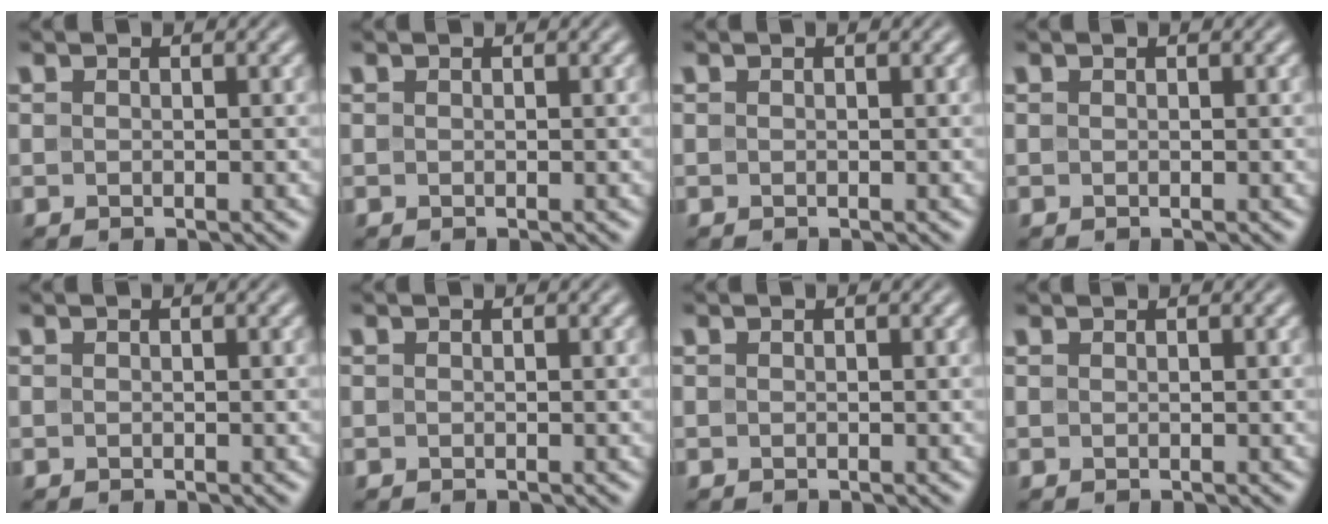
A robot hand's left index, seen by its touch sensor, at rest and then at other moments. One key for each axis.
{"total": 0.0}
{"total": 0.0}
{"total": 0.0}
{"total": 0.0}
{"total": 0.0}
{"total": 0.0}
{"total": 0.6, "fx": 0.6, "fy": 0.1, "fz": 0.1, "tx": -0.004, "ty": -0.001, "tz": 0.007}